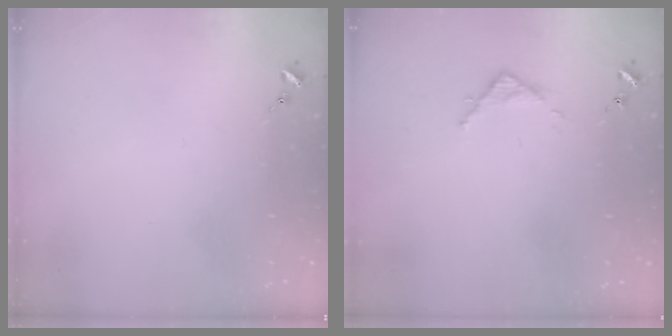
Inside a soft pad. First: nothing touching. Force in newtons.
{"total": 2.8, "press": 2.8, "slide": 0.4}